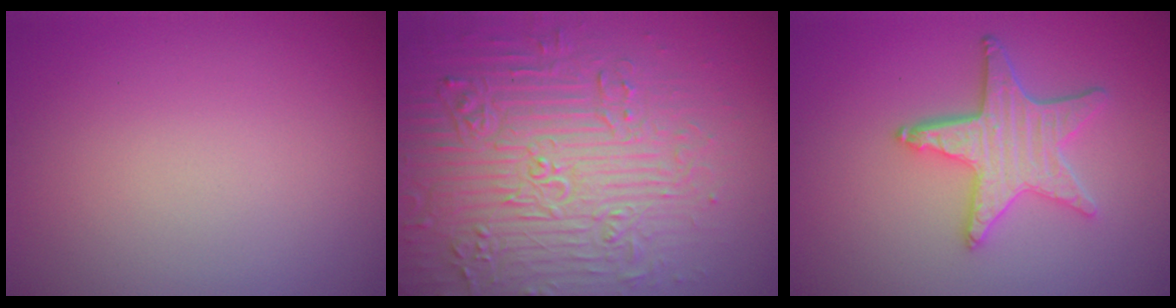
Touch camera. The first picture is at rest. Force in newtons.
{"total": 8.1, "press": 7.8, "slide": 1.9}
{"total": 4.4, "press": 3.7, "slide": 2.4}